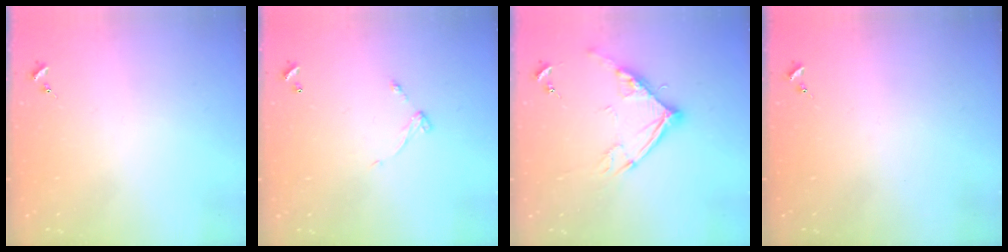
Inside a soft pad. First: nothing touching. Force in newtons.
{"total": 5.7, "press": 5.7, "slide": 0.5}
{"total": 12.9, "press": 12.8, "slide": 1.3}
{"total": 0.0}